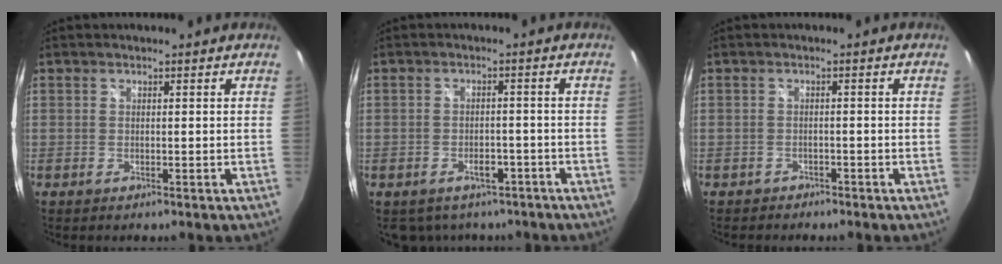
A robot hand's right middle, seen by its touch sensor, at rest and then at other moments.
{"total": 7.8, "force": [-5.3, 5.1, 2.5], "torque": [-0.054, 0.011, -0.059]}
{"total": 1.7, "force": [-1.4, 1.0, 0.1], "torque": [-0.006, 0.003, -0.022]}